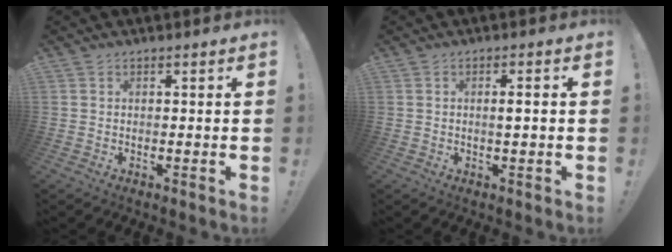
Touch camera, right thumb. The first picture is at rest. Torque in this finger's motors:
{"motor_torque": [0.18, -0.34, 0.01, 0.21, 0.10]}